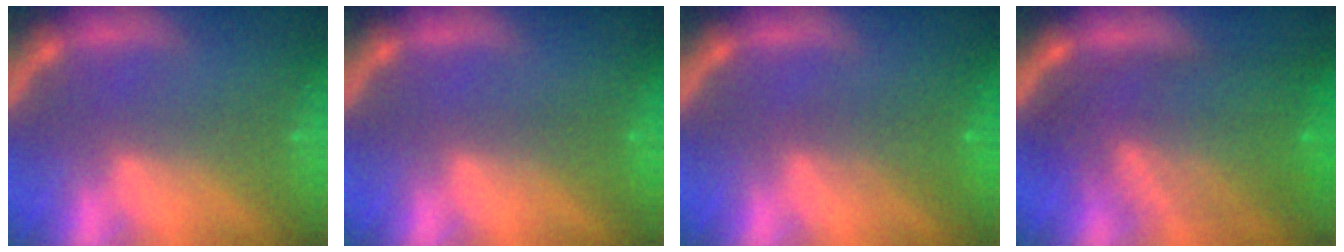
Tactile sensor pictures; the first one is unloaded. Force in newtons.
{"total": 1.0}
{"total": 2.5}
{"total": 9.6}